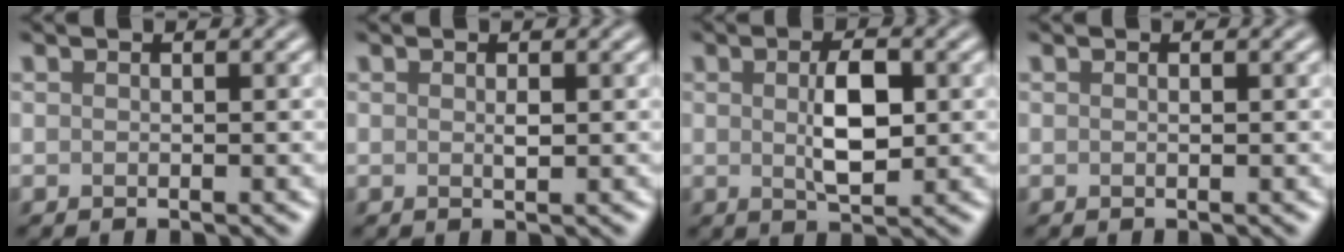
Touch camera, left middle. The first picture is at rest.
{"total": 0.7, "force": [0.1, 0.2, 0.7], "torque": [-0.013, -0.001, 0.002]}
{"total": 4.0, "force": [0.3, 1.8, 3.6], "torque": [-0.073, -0.001, 0.007]}
{"total": 0.0}